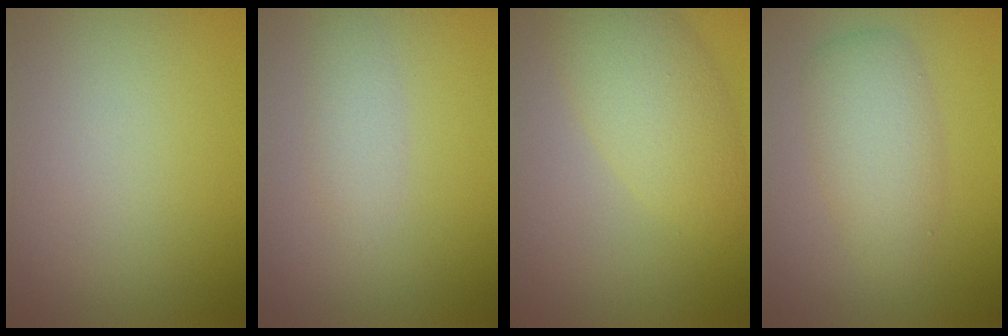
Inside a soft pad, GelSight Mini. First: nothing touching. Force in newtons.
{"total": 1.7, "press": 1.7, "slide": 0.0}
{"total": 4.8, "press": 4.8, "slide": 0.0}
{"total": 3.8, "press": 3.8, "slide": 0.1}